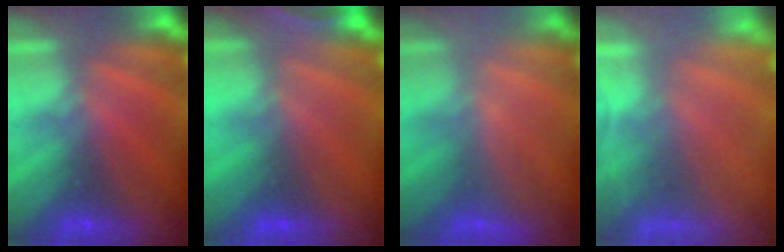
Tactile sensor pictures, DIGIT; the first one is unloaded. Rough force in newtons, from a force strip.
{"total": 6.9}
{"total": 2.2}
{"total": 7.5}